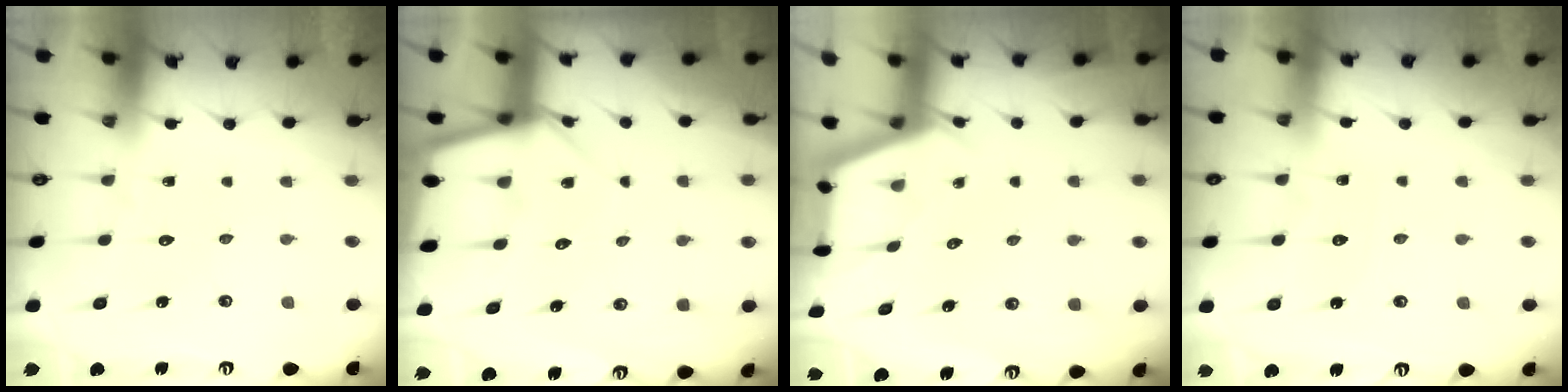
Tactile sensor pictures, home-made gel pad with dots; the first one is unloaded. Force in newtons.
{"total": 5.8, "press": 5.8, "slide": 0.6}
{"total": 2.9, "press": 2.8, "slide": 0.3}
{"total": 2.9, "press": 2.9, "slide": 0.4}